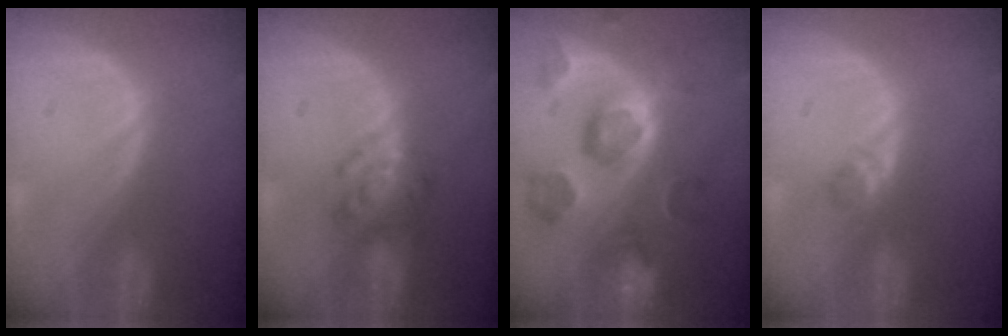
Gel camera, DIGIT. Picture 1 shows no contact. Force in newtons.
{"total": 5.1, "press": 5.0, "slide": 1.2}
{"total": 11.3, "press": 10.1, "slide": 5.1}
{"total": 1.6, "press": 1.4, "slide": 0.8}